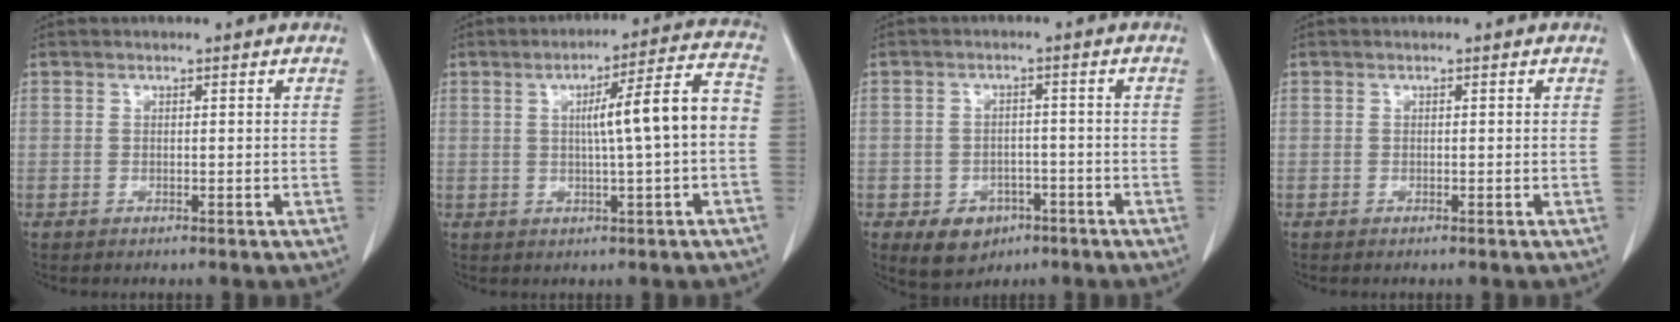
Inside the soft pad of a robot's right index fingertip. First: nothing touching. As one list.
[{"total": 10.1, "force": [-0.2, 0.1, 10.1], "torque": [-0.146, 0.024, -0.004]}, {"total": 5.8, "force": [-2.9, 4.3, 2.4], "torque": [-0.035, 0.003, -0.032]}, {"total": 0.0}]